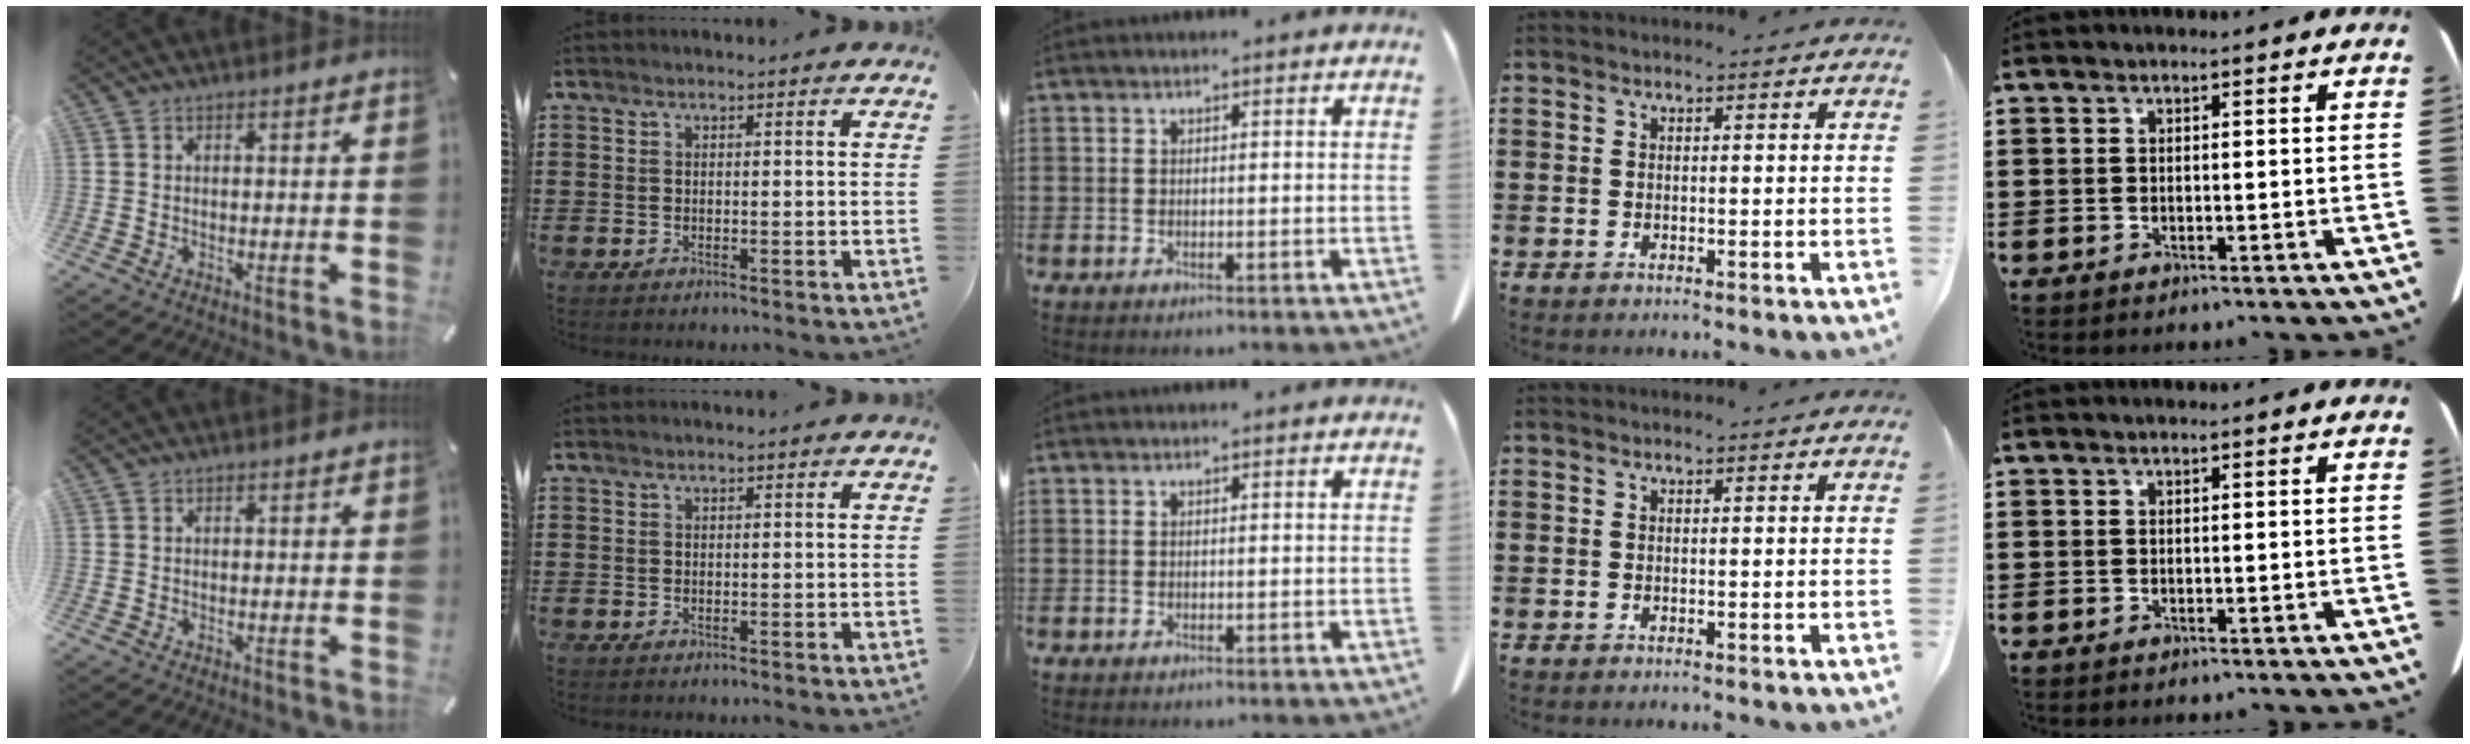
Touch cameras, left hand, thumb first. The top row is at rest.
{}